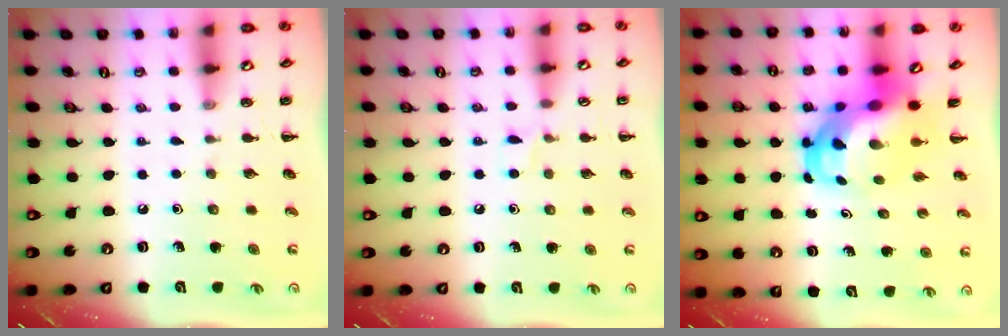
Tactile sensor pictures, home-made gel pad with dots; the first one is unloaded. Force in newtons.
{"total": 3.8, "press": 3.5, "slide": 1.4}
{"total": 9.2, "press": 8.9, "slide": 2.4}